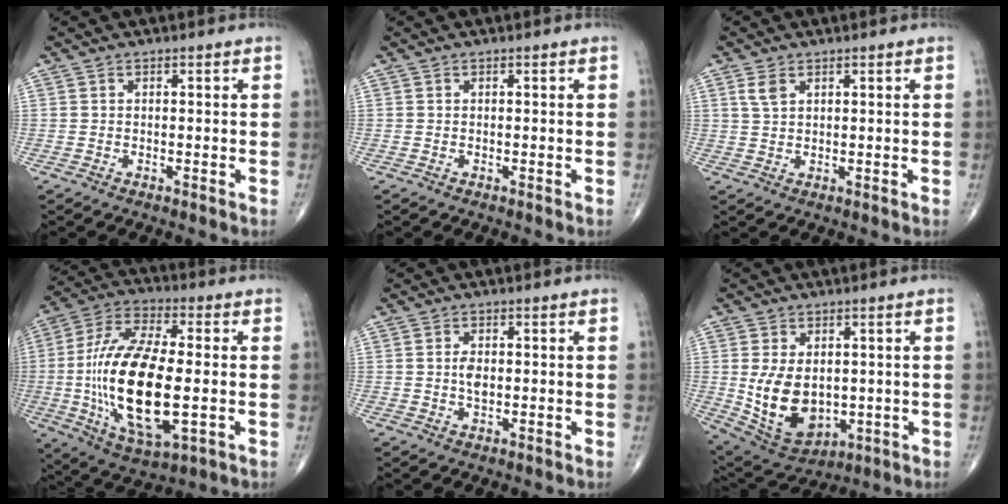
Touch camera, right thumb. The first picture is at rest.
{"total": 0.0}
{"total": 2.7, "force": [1.4, 1.5, 1.7], "torque": [-0.034, 0.001, 0.033]}
{"total": 23.1, "force": [-2.4, 9.5, 20.9], "torque": [-0.417, 0.003, -0.034]}
{"total": 2.7, "force": [0.1, 1.5, 2.2], "torque": [-0.040, -0.001, 0.000]}
{"total": 12.9, "force": [-0.4, 8.7, 9.5], "torque": [-0.146, -0.008, 0.024]}